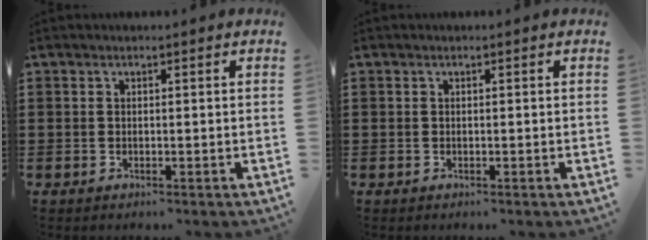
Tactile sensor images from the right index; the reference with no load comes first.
{"total": 0.0}